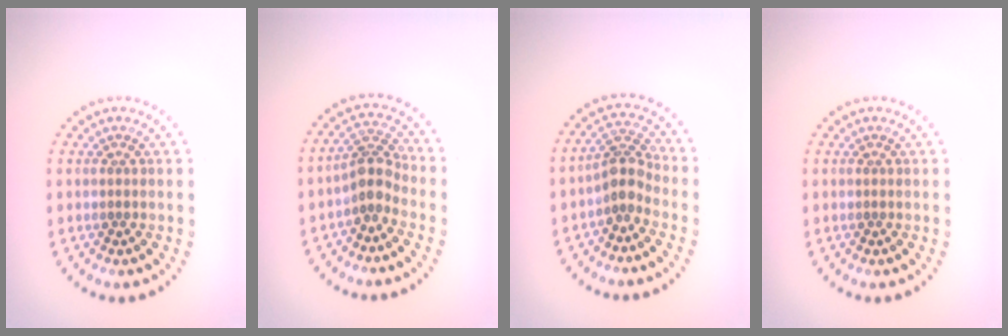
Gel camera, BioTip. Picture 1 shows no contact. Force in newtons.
{"total": 2.7, "press": 2.1, "slide": 1.7}
{"total": 2.6, "press": 2.1, "slide": 1.6}
{"total": 0.0}